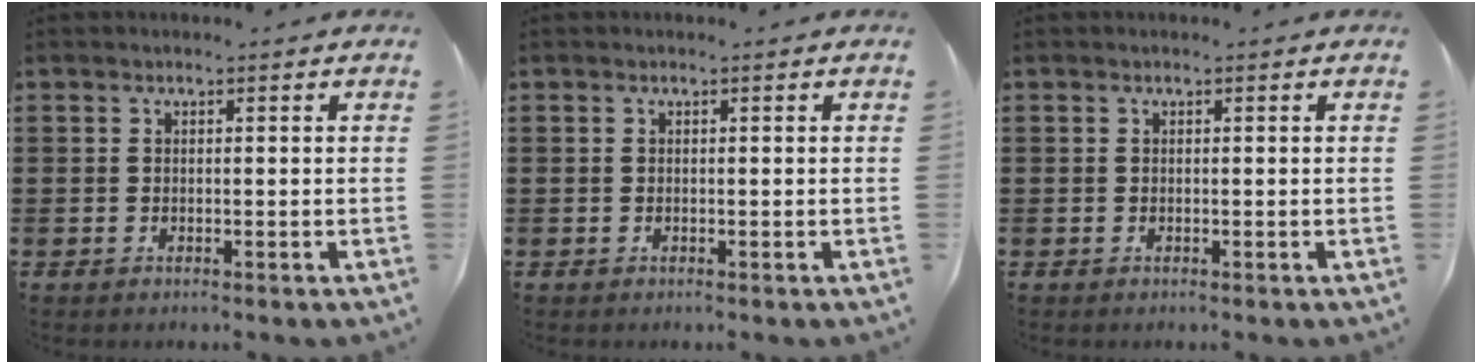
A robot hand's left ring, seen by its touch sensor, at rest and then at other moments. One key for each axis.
{"total": 0.0}
{"total": 0.0}